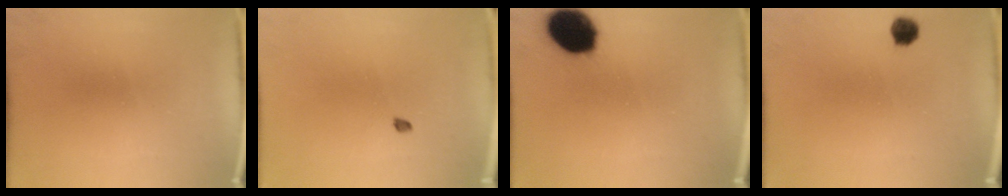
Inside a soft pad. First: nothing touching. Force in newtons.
{"total": 0.9}
{"total": 13.8}
{"total": 3.0}